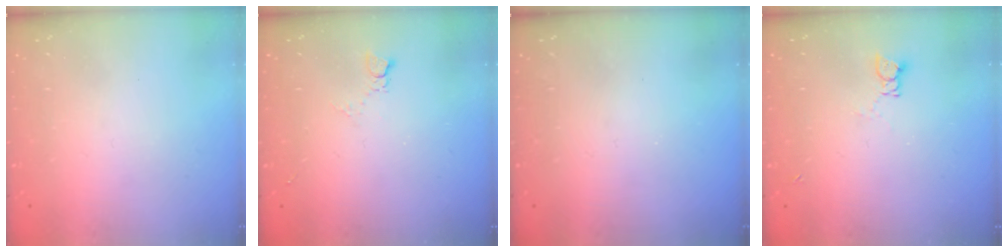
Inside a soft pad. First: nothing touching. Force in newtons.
{"total": 2.5, "press": 2.5, "slide": 0.4}
{"total": 0.0}
{"total": 3.4, "press": 3.4, "slide": 0.3}